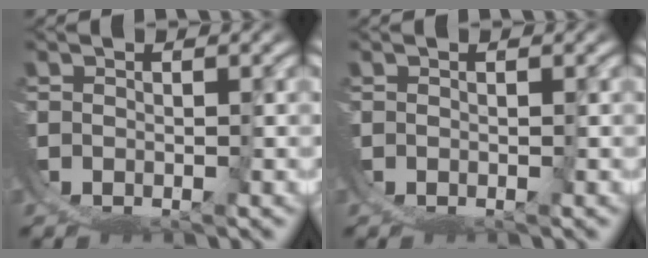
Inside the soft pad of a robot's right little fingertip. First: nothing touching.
{"total": 0.0}